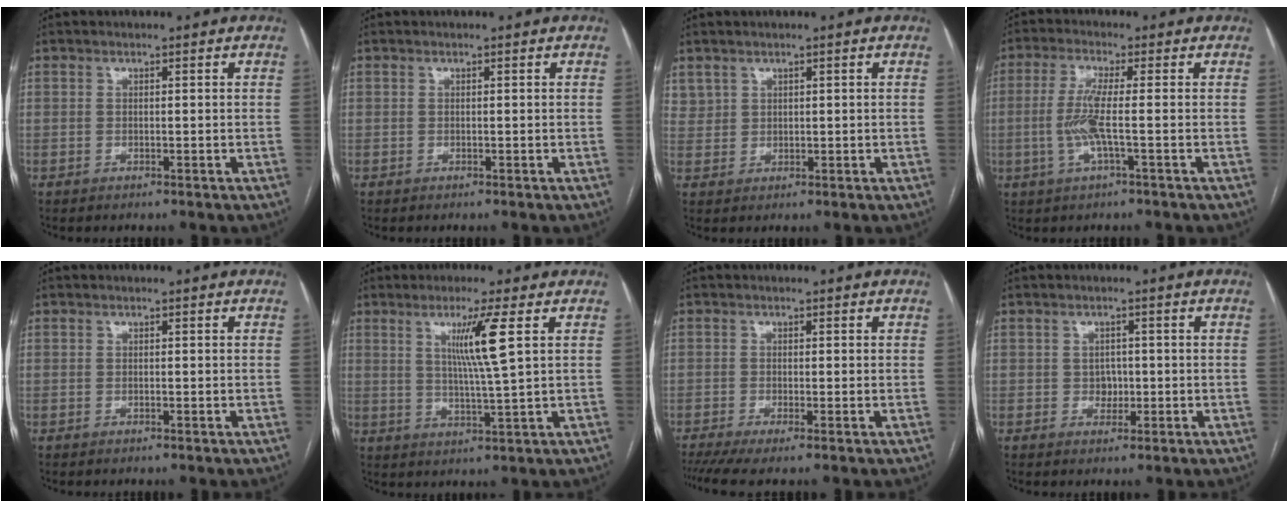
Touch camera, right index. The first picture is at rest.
{"total": 0.0}
{"total": 2.3, "force": [1.6, 1.7, 0.1], "torque": [0.007, 0.005, 0.030]}
{"total": 5.7, "force": [-1.0, -0.1, 5.6], "torque": [-0.125, -0.004, -0.023]}
{"total": 0.0}
{"total": 7.0, "force": [2.5, -1.4, 6.4], "torque": [-0.118, -0.013, 0.048]}
{"total": 4.6, "force": [-3.0, 0.5, 3.4], "torque": [-0.061, -0.009, -0.057]}
{"total": 2.2, "force": [-0.2, 1.8, 1.2], "torque": [-0.012, 0.004, -0.001]}